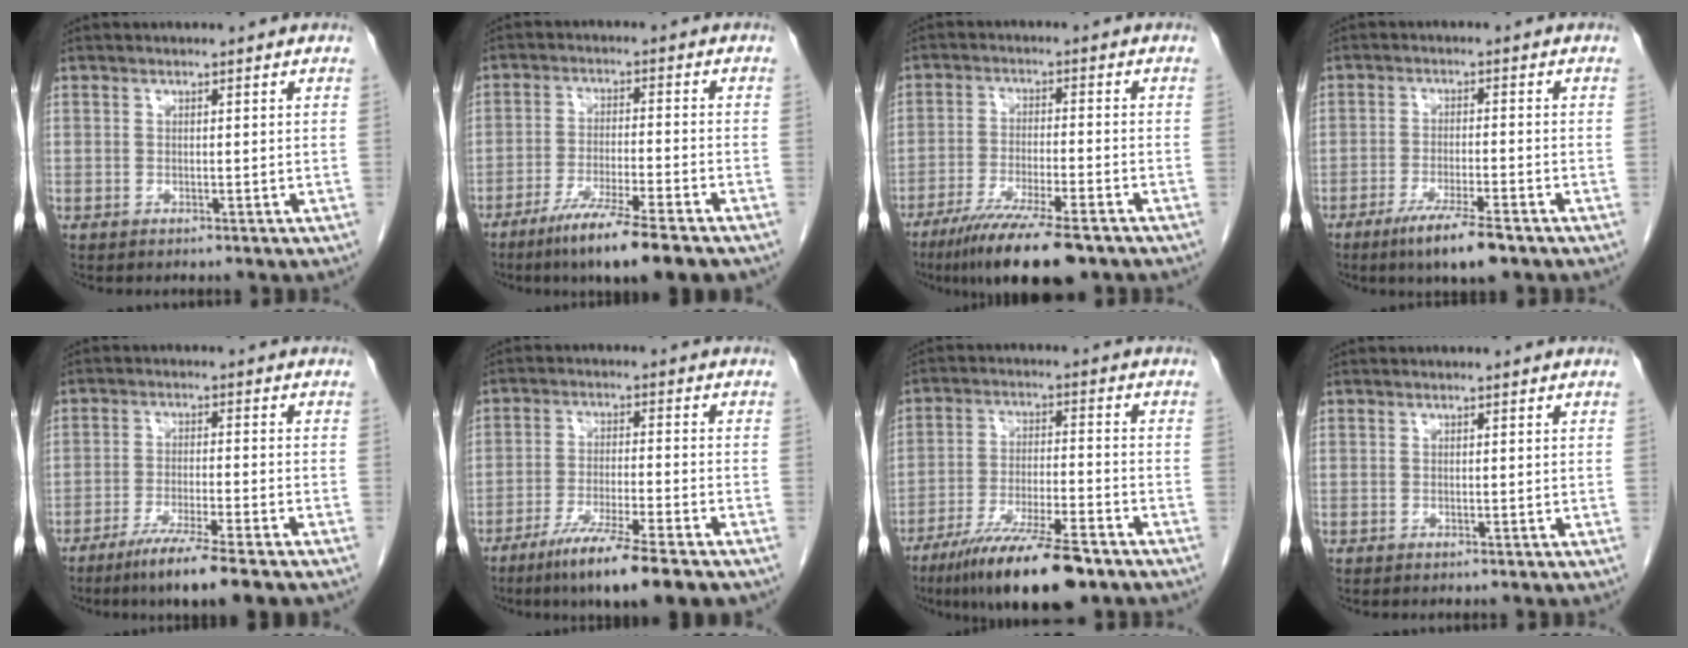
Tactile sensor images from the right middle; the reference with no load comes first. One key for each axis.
{"total": 10.7, "fx": -7.7, "fy": -0.1, "fz": 7.4, "tx": -0.124, "ty": -0.029, "tz": -0.125}
{"total": 12.8, "fx": -9.3, "fy": 1.4, "fz": 8.6, "tx": -0.147, "ty": -0.033, "tz": -0.152}
{"total": 7.4, "fx": -4.9, "fy": 0.4, "fz": 5.5, "tx": -0.100, "ty": -0.018, "tz": -0.084}
{"total": 8.6, "fx": -6.4, "fy": -0.6, "fz": 5.8, "tx": -0.096, "ty": -0.025, "tz": -0.106}
{"total": 11.0, "fx": -7.9, "fy": 0.1, "fz": 7.7, "tx": -0.129, "ty": -0.030, "tz": -0.129}
{"total": 14.5, "fx": -10.5, "fy": 2.1, "fz": 9.7, "tx": -0.167, "ty": -0.031, "tz": -0.179}
{"total": 0.0}